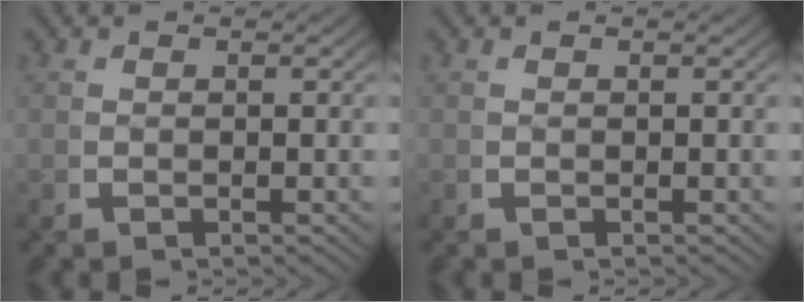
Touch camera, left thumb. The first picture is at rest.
{"total": 0.0}